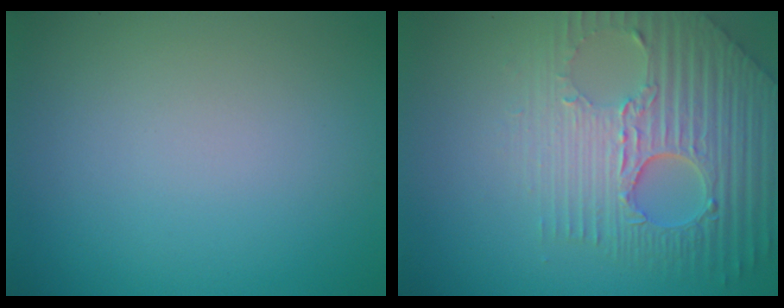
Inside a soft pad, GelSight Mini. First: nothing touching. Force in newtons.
{"total": 7.7, "press": 5.5, "slide": 5.4}